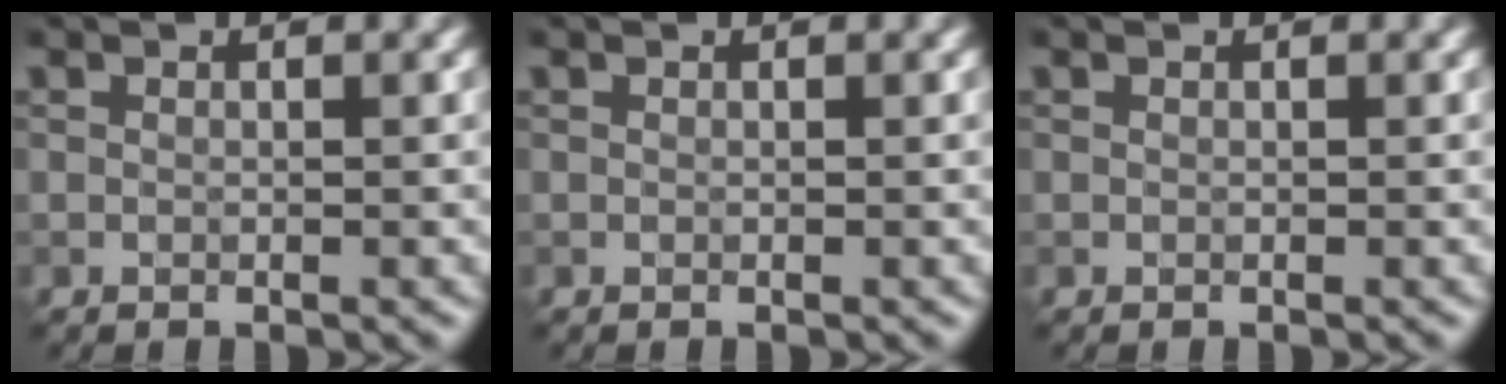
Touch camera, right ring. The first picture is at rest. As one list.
[{"total": 0.0}, {"total": 0.0}]